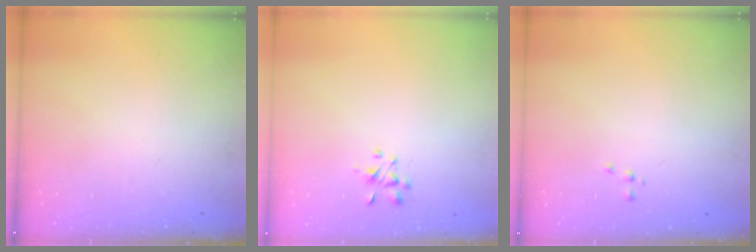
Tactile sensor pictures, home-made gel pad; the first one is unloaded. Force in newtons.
{"total": 2.7, "press": 2.5, "slide": 1.0}
{"total": 0.0}